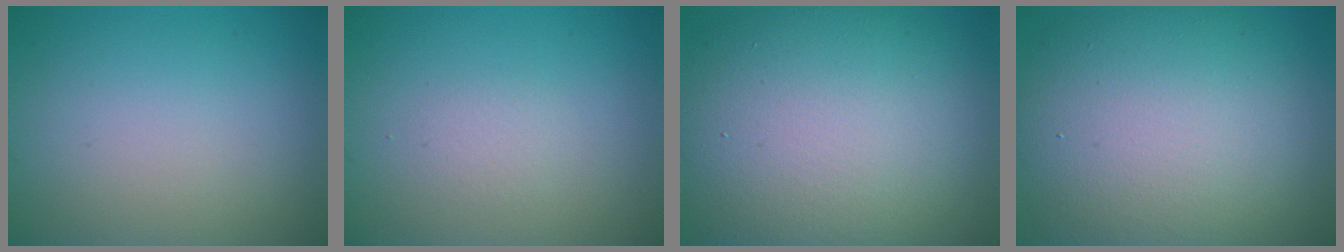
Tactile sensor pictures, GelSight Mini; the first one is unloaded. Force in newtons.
{"total": 1.0, "press": 1.0, "slide": 0.1}
{"total": 14.1, "press": 14.0, "slide": 1.3}
{"total": 13.8, "press": 13.8, "slide": 1.0}